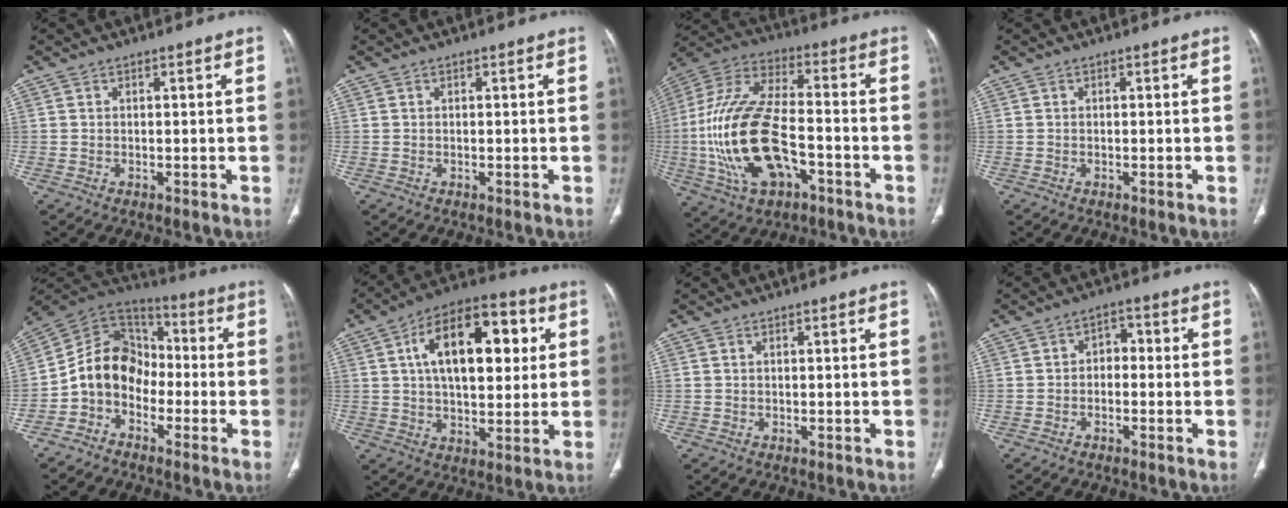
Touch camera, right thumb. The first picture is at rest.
{"total": 0.0}
{"total": 22.5, "force": [-5.4, 11.3, 18.7], "torque": [-0.396, 0.027, -0.091]}
{"total": 0.0}
{"total": 12.0, "force": [-3.5, 9.6, 6.3], "torque": [-0.090, 0.063, -0.080]}
{"total": 19.3, "force": [4.9, 10.1, 15.7], "torque": [-0.213, 0.013, 0.070]}
{"total": 0.0}
{"total": 3.4, "force": [-0.6, 2.4, 2.2], "torque": [-0.019, 0.022, -0.020]}